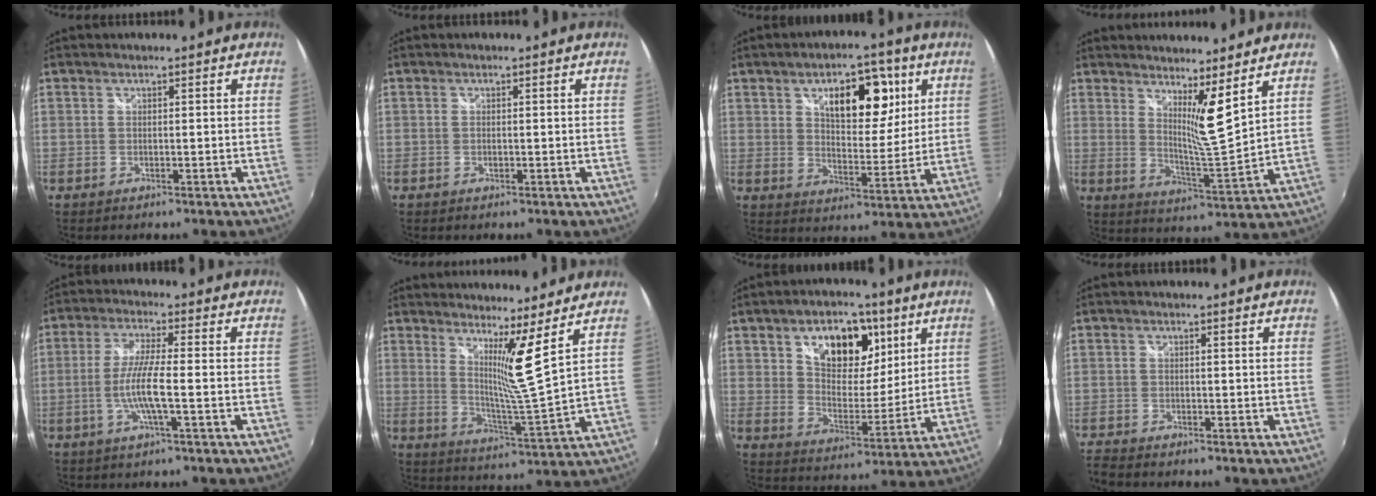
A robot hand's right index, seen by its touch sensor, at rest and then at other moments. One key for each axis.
{"total": 0.0}
{"total": 13.3, "fx": 5.7, "fy": 6.9, "fz": 9.8, "tx": -0.141, "ty": 0.009, "tz": 0.087}
{"total": 8.2, "fx": 5.6, "fy": 0.0, "fz": 6.0, "tx": -0.086, "ty": -0.015, "tz": 0.088}
{"total": 6.3, "fx": -2.0, "fy": -0.2, "fz": 6.0, "tx": -0.125, "ty": -0.003, "tz": -0.040}
{"total": 8.2, "fx": 5.1, "fy": -1.7, "fz": 6.2, "tx": -0.089, "ty": -0.018, "tz": 0.081}
{"total": 15.6, "fx": 7.3, "fy": 9.1, "fz": 10.3, "tx": -0.166, "ty": 0.012, "tz": 0.121}
{"total": 3.5, "fx": -3.4, "fy": 0.5, "fz": 0.7, "tx": -0.026, "ty": -0.021, "tz": -0.068}